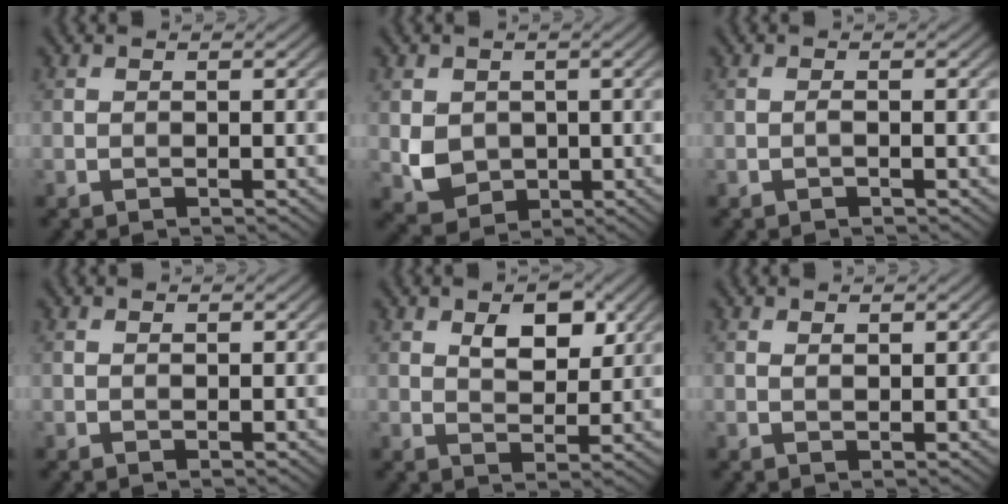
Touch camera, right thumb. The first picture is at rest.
{"total": 4.3, "force": [0.3, 3.8, 2.0], "torque": [-0.055, -0.012, 0.009]}
{"total": 0.5, "force": [-0.3, 0.0, 0.4], "torque": [-0.011, 0.003, -0.006]}
{"total": 0.0}
{"total": 4.9, "force": [2.1, 2.7, 3.5], "torque": [-0.059, -0.004, 0.035]}
{"total": 0.8, "force": [0.5, 0.3, 0.6], "torque": [-0.015, -0.002, 0.011]}